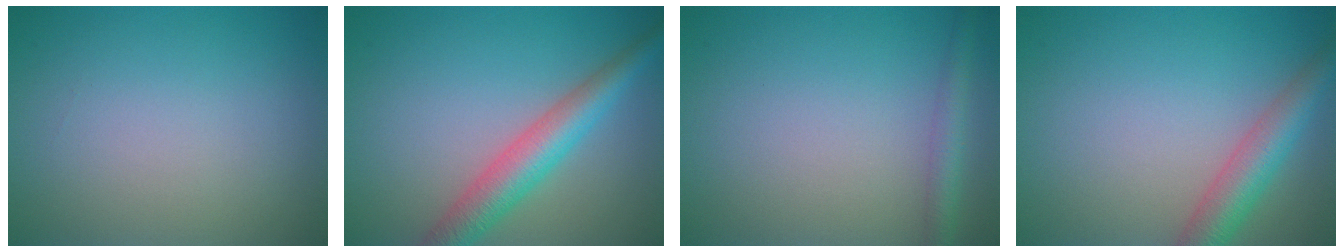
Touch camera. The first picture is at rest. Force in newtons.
{"total": 5.0, "press": 5.0, "slide": 0.1}
{"total": 2.2, "press": 2.2, "slide": 0.1}
{"total": 4.3, "press": 4.3, "slide": 0.3}